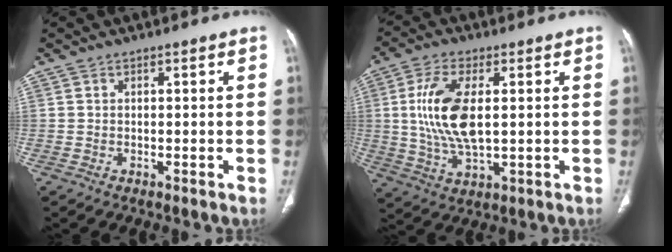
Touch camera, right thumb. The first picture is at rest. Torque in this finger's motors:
{"motor_torque": [2.23, 2.51, 1.79, -0.94, 0.62]}